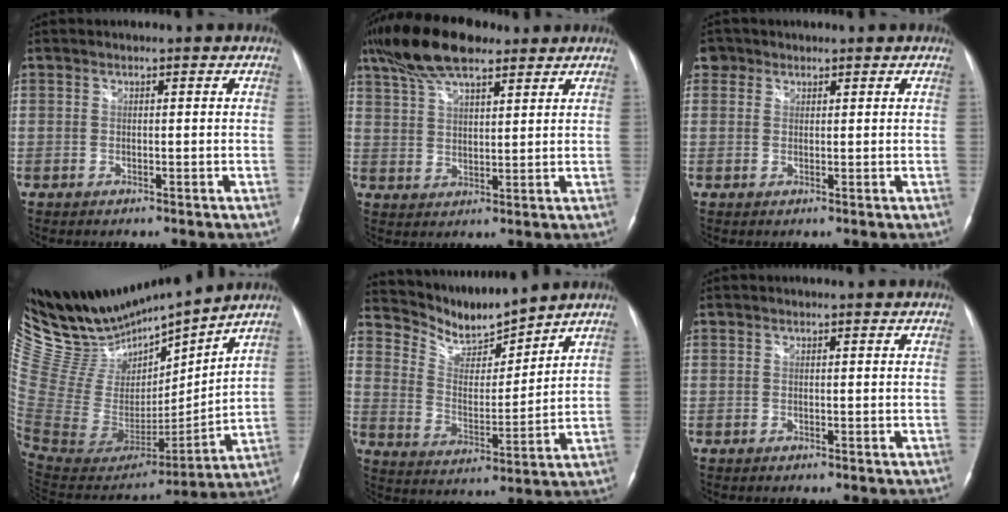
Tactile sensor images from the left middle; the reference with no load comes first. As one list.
[{"total": 12.2, "force": [9.0, 3.8, 7.3], "torque": [-0.148, 0.026, 0.162]}, {"total": 2.5, "force": [1.4, 2.0, 0.2], "torque": [0.003, 0.010, 0.020]}, {"total": 23.1, "force": [21.0, 4.2, 8.6], "torque": [-0.171, -0.013, 0.384]}, {"total": 9.1, "force": [9.0, 0.7, 1.2], "torque": [-0.034, -0.006, 0.180]}, {"total": 0.0}]